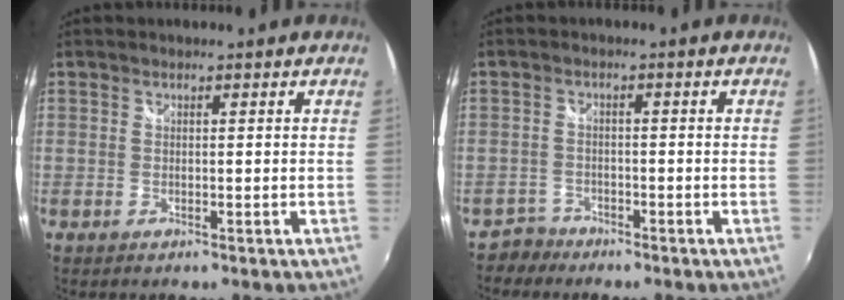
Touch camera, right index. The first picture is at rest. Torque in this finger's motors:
{"motor_torque": [-0.41, -0.19, 0.02, -0.01]}